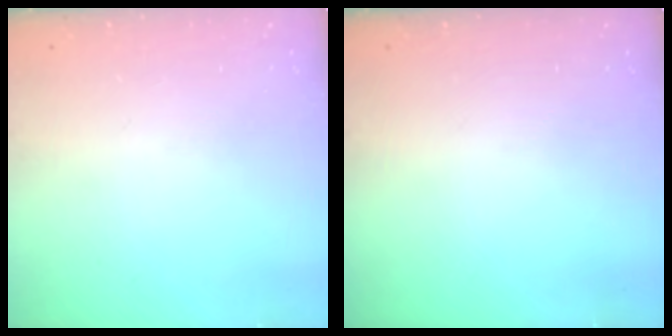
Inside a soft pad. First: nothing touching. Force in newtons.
{"total": 0.0}